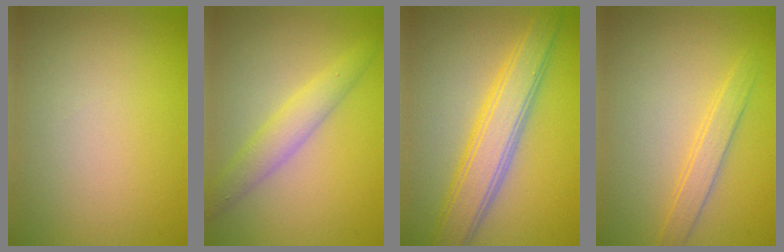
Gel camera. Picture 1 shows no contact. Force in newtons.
{"total": 2.9, "press": 2.9, "slide": 0.1}
{"total": 5.6, "press": 5.6, "slide": 0.3}
{"total": 2.1, "press": 2.1, "slide": 0.1}